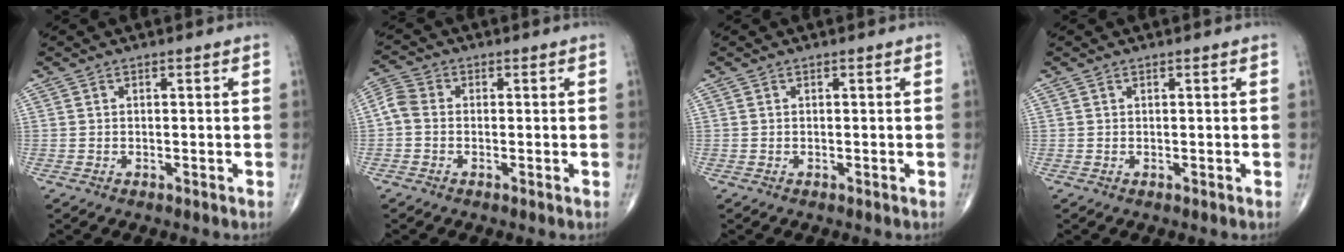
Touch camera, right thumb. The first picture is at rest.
{"total": 3.9, "force": [-0.5, 2.9, 2.6], "torque": [-0.055, 0.010, -0.023]}
{"total": 0.0}
{"total": 0.0}